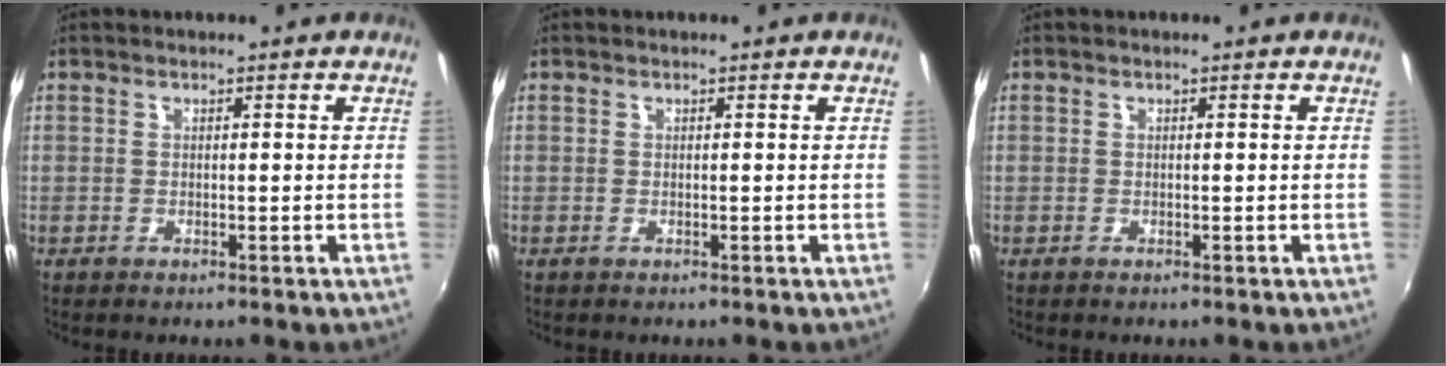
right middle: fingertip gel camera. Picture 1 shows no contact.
{"total": 0.0}
{"total": 0.0}